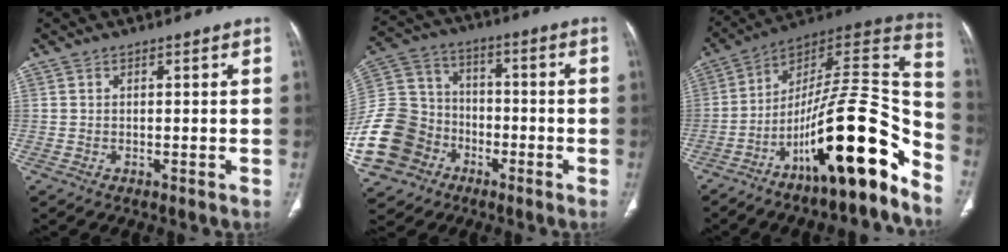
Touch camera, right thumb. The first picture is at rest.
{"total": 20.1, "force": [-7.7, 16.2, 8.9], "torque": [-0.198, 0.054, -0.133]}
{"total": 25.0, "force": [-14.2, 5.5, 19.9], "torque": [-0.274, 0.103, -0.229]}